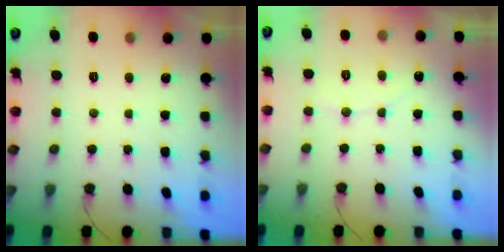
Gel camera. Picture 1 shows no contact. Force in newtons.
{"total": 3.8, "press": 3.8, "slide": 0.2}